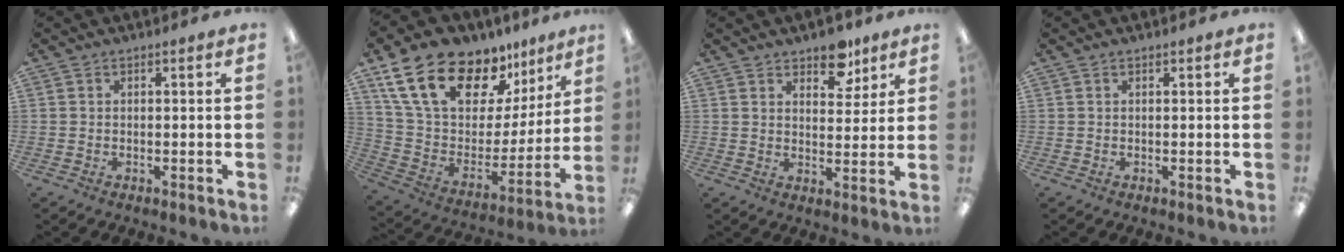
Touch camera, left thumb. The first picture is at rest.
{"total": 22.1, "force": [15.3, 11.2, 11.4], "torque": [-0.207, -0.094, 0.281]}
{"total": 7.8, "force": [5.8, 4.1, 3.2], "torque": [-0.024, -0.032, 0.099]}
{"total": 0.0}